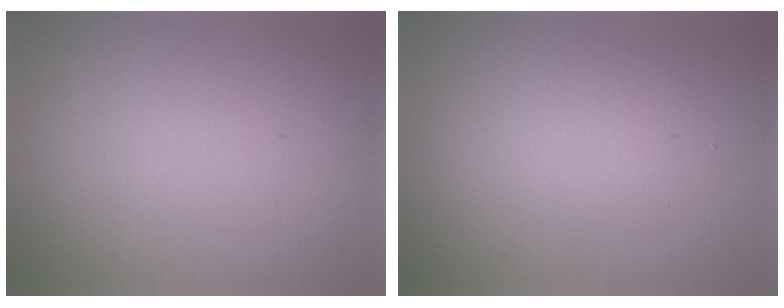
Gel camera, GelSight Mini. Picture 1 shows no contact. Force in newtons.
{"total": 2.2, "press": 2.2, "slide": 0.1}